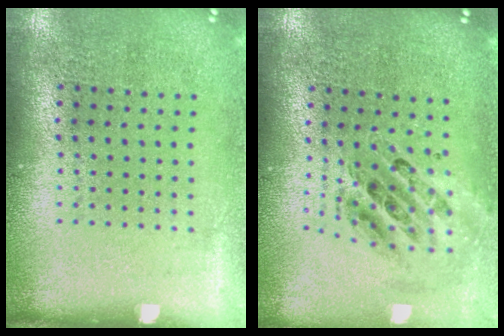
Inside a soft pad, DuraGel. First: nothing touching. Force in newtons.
{"total": 0.9, "press": 0.9, "slide": 0.2}